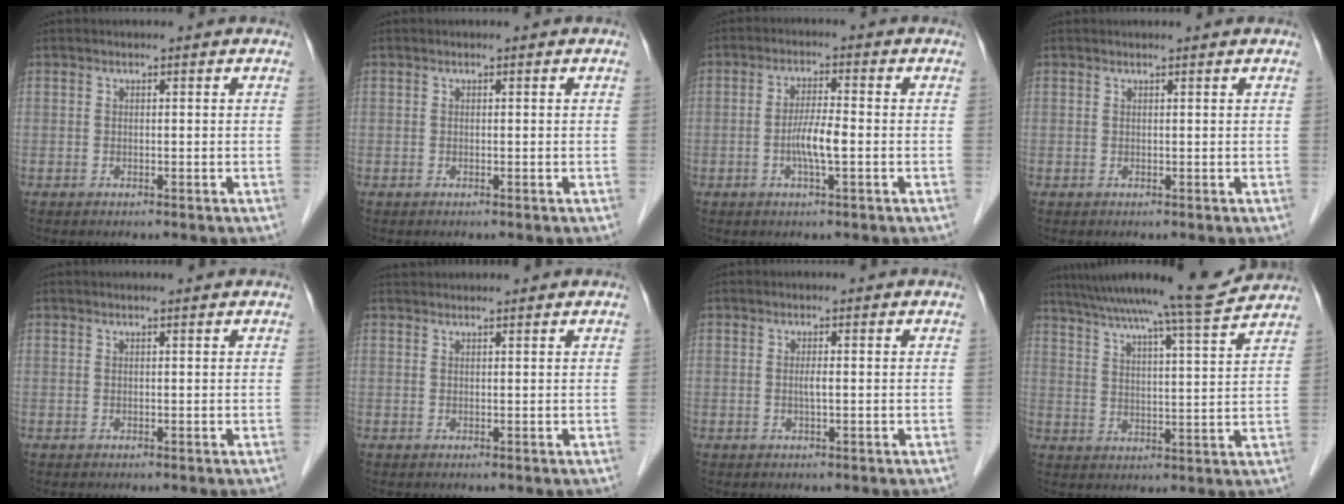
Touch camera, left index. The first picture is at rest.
{"total": 0.0}
{"total": 4.6, "force": [-1.1, 0.3, 4.4], "torque": [-0.091, -0.002, -0.023]}
{"total": 0.8, "force": [0.8, 0.0, 0.2], "torque": [-0.010, 0.007, 0.012]}
{"total": 0.9, "force": [0.8, 0.0, 0.4], "torque": [-0.010, 0.007, 0.014]}
{"total": 3.6, "force": [3.5, 0.3, 0.7], "torque": [-0.009, 0.030, 0.048]}
{"total": 1.2, "force": [-0.1, 0.0, 1.2], "torque": [-0.026, -0.001, -0.001]}
{"total": 16.4, "force": [14.9, -0.9, 6.9], "torque": [-0.119, -0.007, 0.214]}